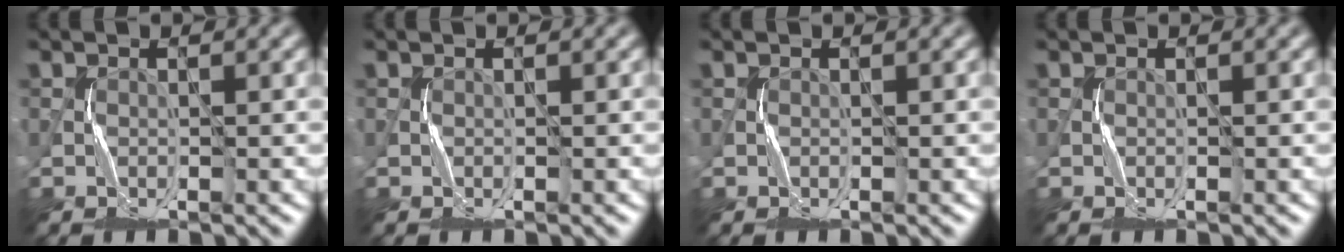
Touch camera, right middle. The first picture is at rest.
{"total": 0.0}
{"total": 0.0}
{"total": 0.0}